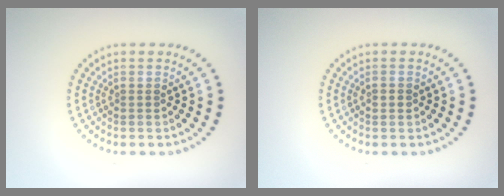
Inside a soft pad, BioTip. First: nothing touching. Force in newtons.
{"total": 1.1, "press": 1.1, "slide": 0.1}